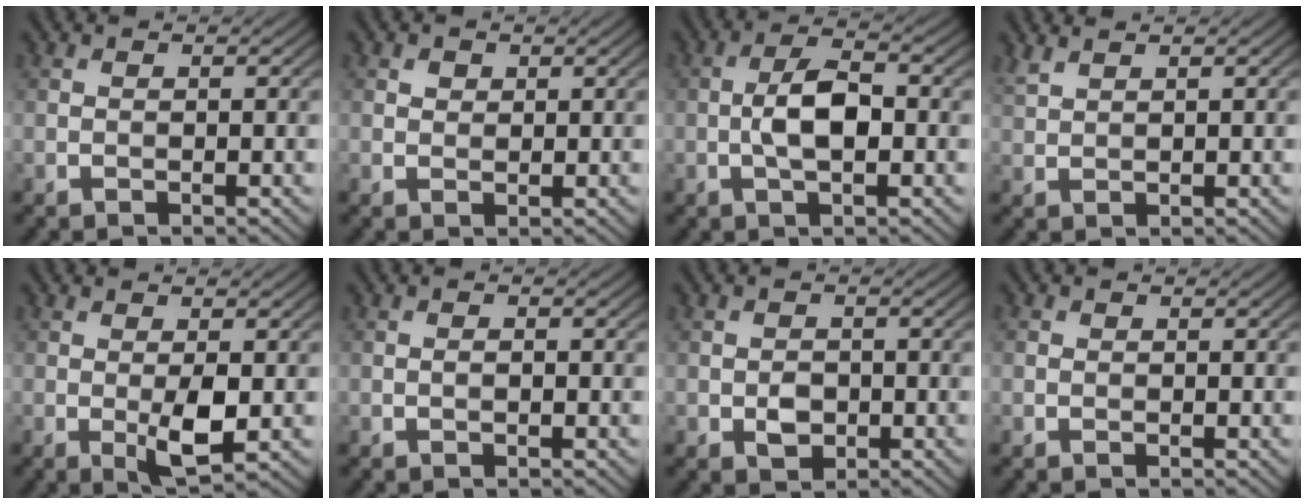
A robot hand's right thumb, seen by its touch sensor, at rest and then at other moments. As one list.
[{"total": 1.3, "force": [0.7, 1.0, 0.4], "torque": [-0.007, 0.000, 0.011]}, {"total": 5.3, "force": [-0.6, 2.2, 4.8], "torque": [-0.097, 0.009, -0.018]}, {"total": 1.8, "force": [1.6, 0.3, 0.8], "torque": [-0.025, 0.005, 0.041]}, {"total": 3.8, "force": [-0.5, 1.1, 3.6], "torque": [-0.069, -0.005, -0.007]}, {"total": 0.7, "force": [-0.1, 0.3, 0.6], "torque": [-0.011, 0.002, -0.003]}, {"total": 2.4, "force": [-0.7, 1.9, 1.3], "torque": [-0.023, -0.005, -0.013]}, {"total": 0.5, "force": [0.0, 0.5, 0.1], "torque": [0.002, -0.003, -0.003]}]